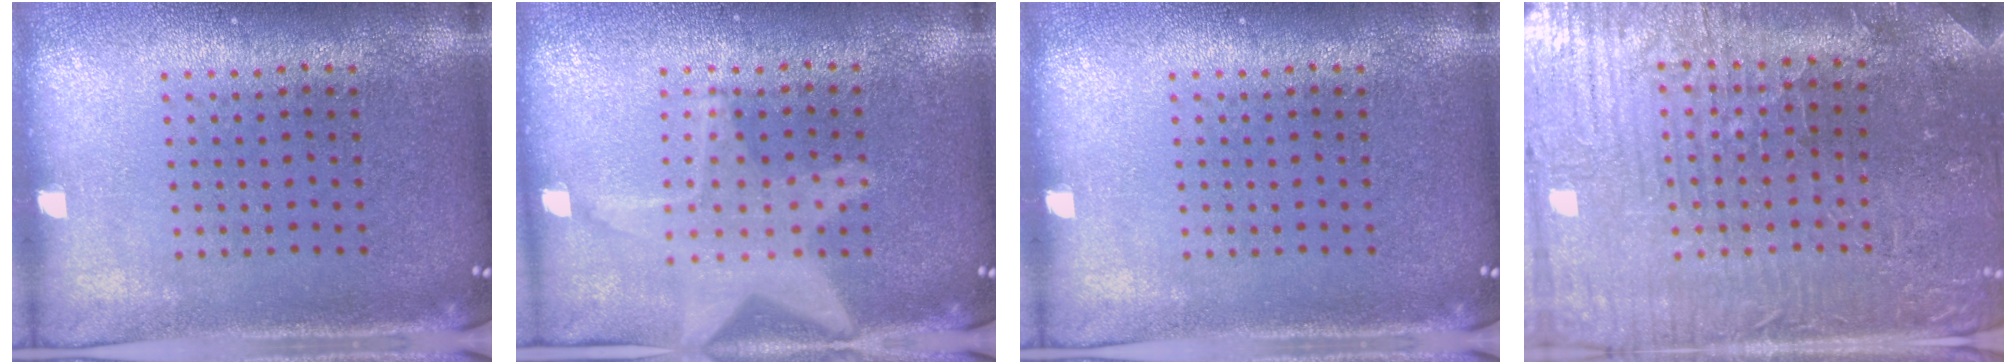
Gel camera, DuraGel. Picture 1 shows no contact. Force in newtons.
{"total": 1.9, "press": 1.9, "slide": 0.2}
{"total": 0.0}
{"total": 3.7, "press": 3.7, "slide": 0.5}